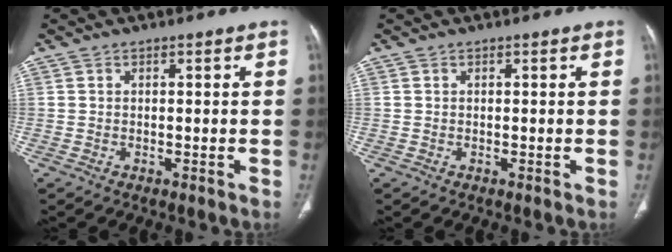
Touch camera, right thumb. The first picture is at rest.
{"total": 0.0}